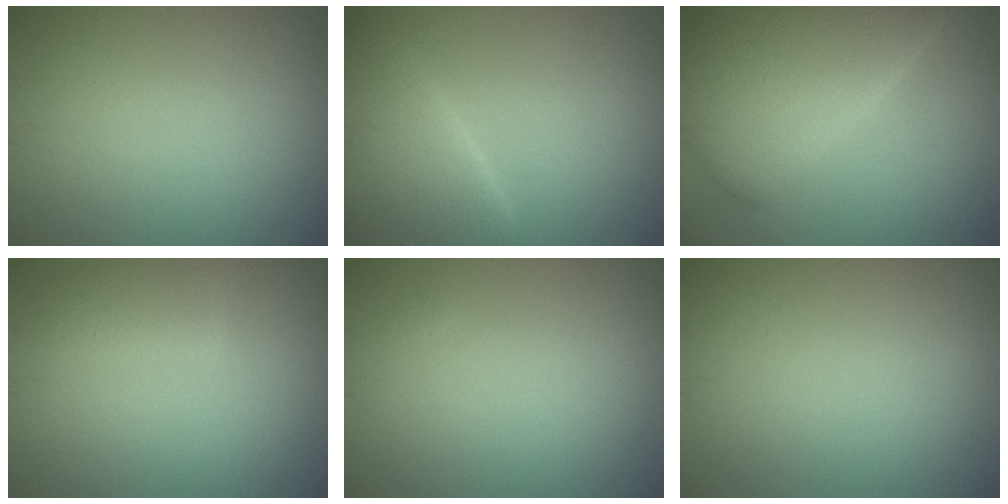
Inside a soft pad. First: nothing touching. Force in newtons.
{"total": 5.2, "press": 5.2, "slide": 0.3}
{"total": 10.9, "press": 10.9, "slide": 0.2}
{"total": 2.1, "press": 2.1, "slide": 0.2}
{"total": 0.0}
{"total": 0.0}